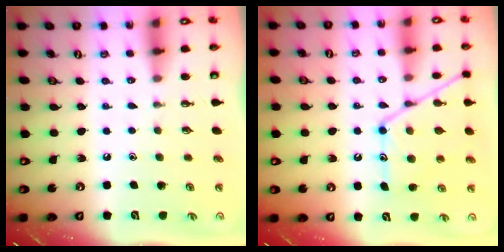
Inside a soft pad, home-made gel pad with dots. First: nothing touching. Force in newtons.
{"total": 13.9, "press": 13.9, "slide": 1.2}